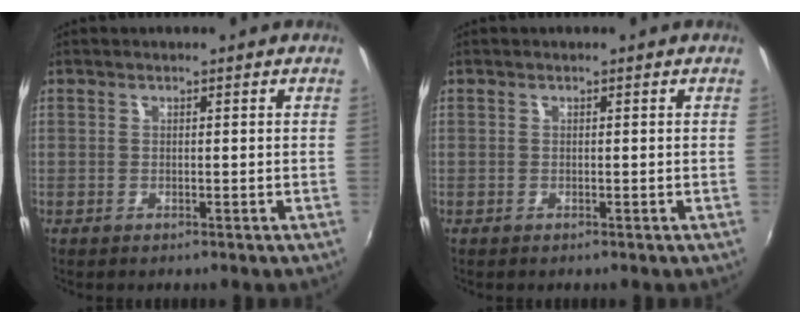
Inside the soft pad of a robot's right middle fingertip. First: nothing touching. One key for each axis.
{"total": 0.0}